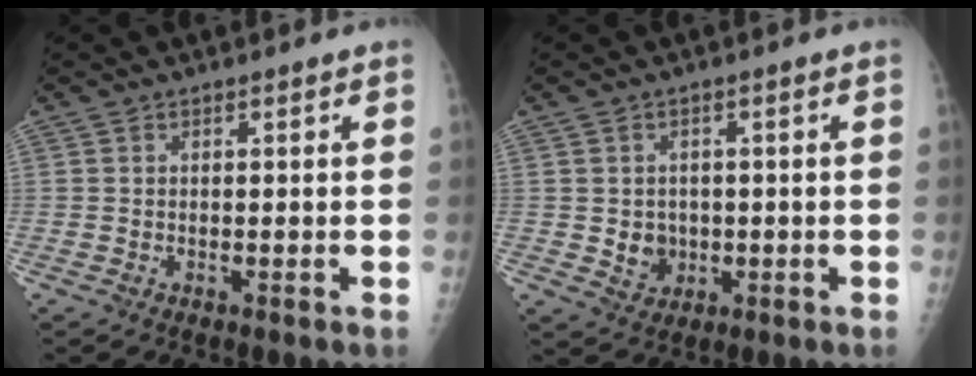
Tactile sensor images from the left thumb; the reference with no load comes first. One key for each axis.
{"total": 4.0, "fx": -0.3, "fy": 3.6, "fz": 1.7, "tx": -0.007, "ty": 0.001, "tz": 0.006}